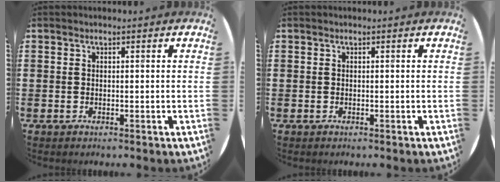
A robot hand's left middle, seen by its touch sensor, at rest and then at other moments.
{"total": 0.0}